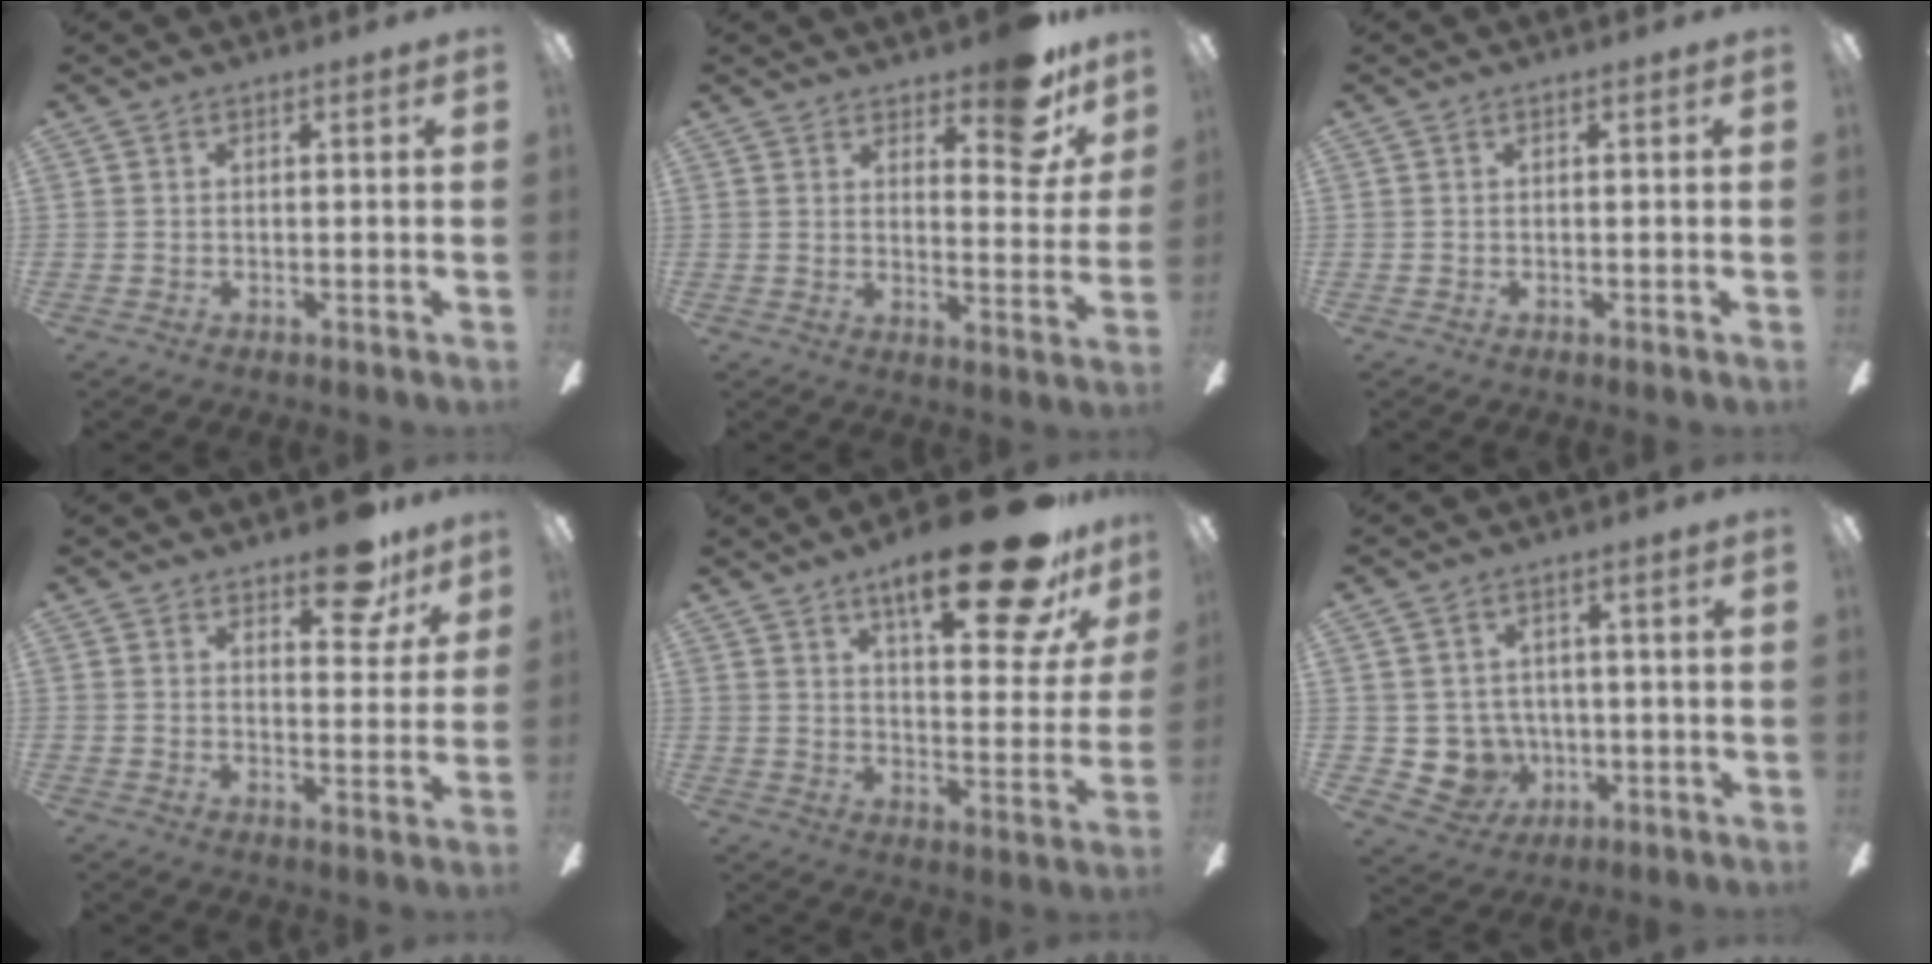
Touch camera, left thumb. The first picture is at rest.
{"total": 11.7, "force": [8.5, 4.4, 6.6], "torque": [-0.078, -0.053, 0.148]}
{"total": 0.0}
{"total": 11.1, "force": [8.0, 4.7, 6.1], "torque": [-0.059, -0.047, 0.134]}
{"total": 24.6, "force": [16.3, 7.0, 17.1], "torque": [-0.252, -0.096, 0.258]}
{"total": 6.7, "force": [0.6, 6.6, 1.3], "torque": [-0.050, -0.011, 0.019]}